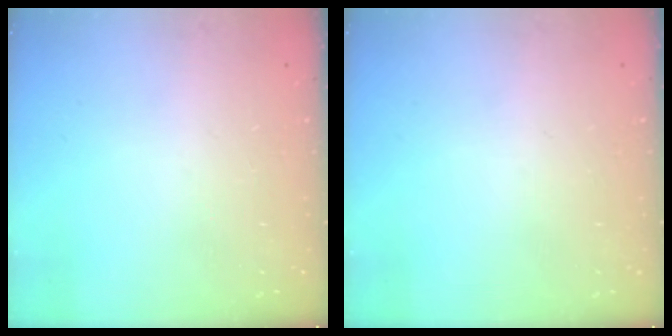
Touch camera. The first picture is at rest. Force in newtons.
{"total": 0.0}